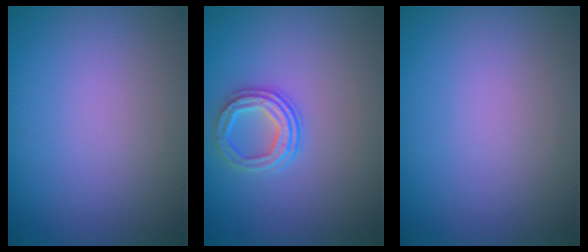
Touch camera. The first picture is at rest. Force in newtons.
{"total": 2.8, "press": 2.3, "slide": 1.5}
{"total": 0.0}